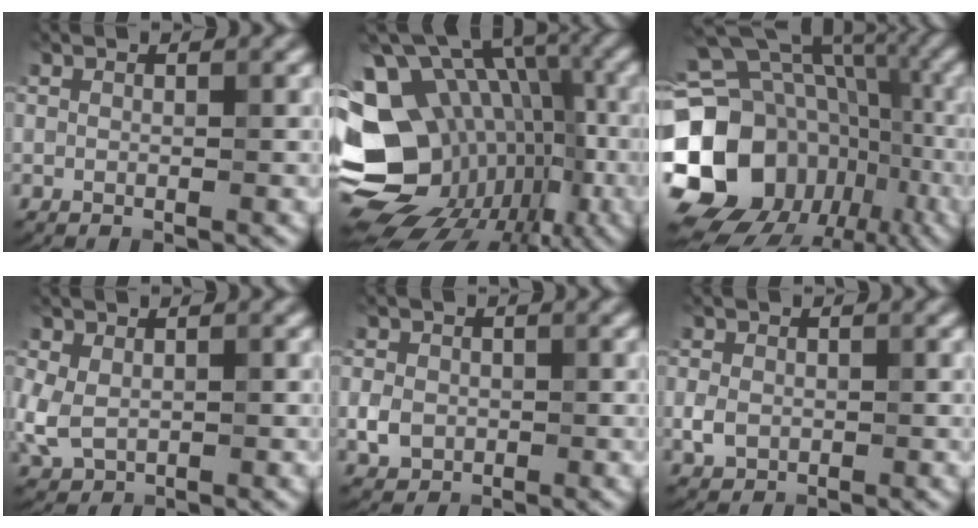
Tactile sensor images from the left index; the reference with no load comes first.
{"total": 19.4, "force": [-4.6, 15.0, 11.4], "torque": [-0.196, -0.005, -0.044]}
{"total": 21.2, "force": [-4.9, 18.2, 9.6], "torque": [-0.181, 0.003, -0.095]}
{"total": 3.7, "force": [-0.5, 2.6, 2.6], "torque": [-0.069, -0.010, -0.008]}
{"total": 2.3, "force": [-0.4, 2.0, 1.1], "torque": [-0.019, -0.002, -0.012]}
{"total": 2.0, "force": [-0.3, 1.6, 1.1], "torque": [-0.022, -0.003, -0.010]}